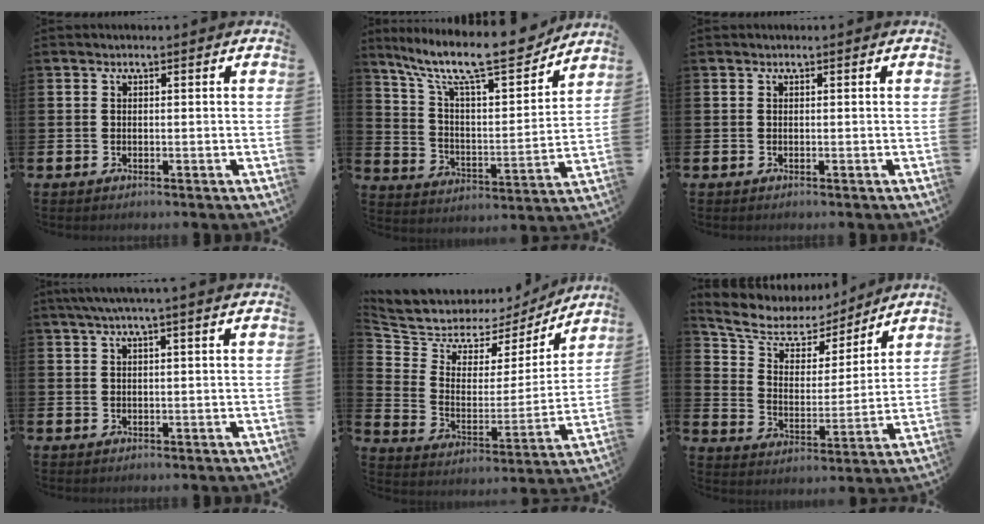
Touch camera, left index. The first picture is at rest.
{"total": 13.2, "force": [11.1, 2.6, 6.7], "torque": [-0.146, -0.076, 0.184]}
{"total": 0.0}
{"total": 2.8, "force": [2.1, -0.4, 1.8], "torque": [-0.042, 0.003, 0.039]}
{"total": 7.0, "force": [6.3, 3.1, 0.2], "torque": [-0.048, -0.051, 0.108]}
{"total": 7.4, "force": [6.3, 3.5, 1.8], "torque": [-0.075, -0.042, 0.109]}